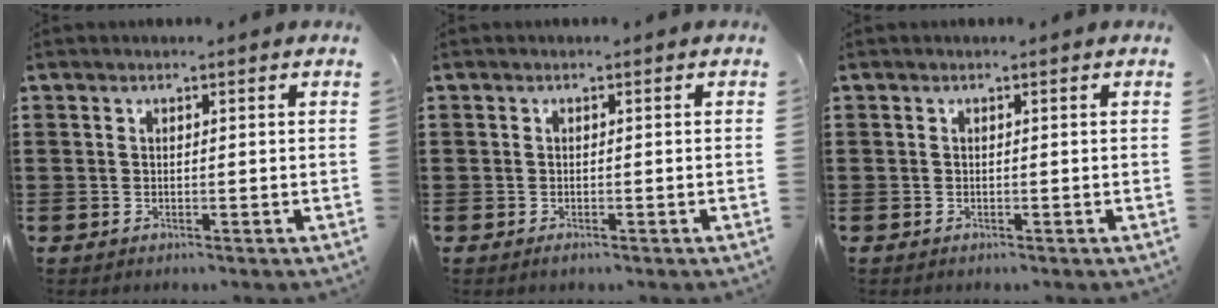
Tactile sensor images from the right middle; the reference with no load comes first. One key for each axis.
{"total": 0.6, "fx": -0.5, "fy": 0.3, "fz": 0.1, "tx": -0.002, "ty": 0.000, "tz": -0.010}
{"total": 0.0}